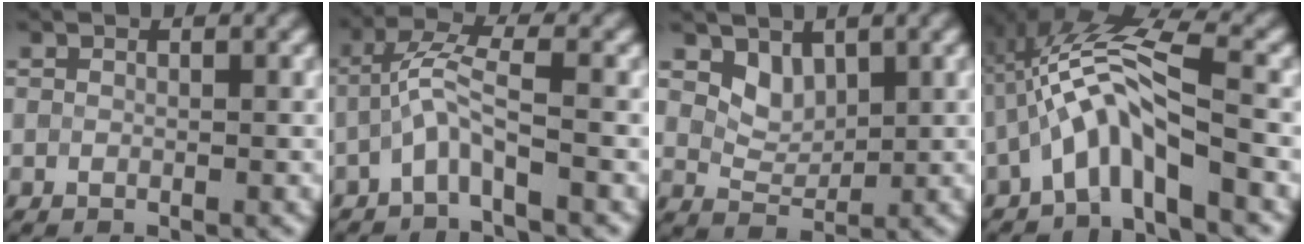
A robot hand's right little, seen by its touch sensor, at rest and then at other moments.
{"total": 3.2, "force": [-1.2, 0.2, 2.9], "torque": [-0.069, 0.013, -0.032]}
{"total": 2.4, "force": [1.5, 1.5, 1.1], "torque": [-0.026, -0.008, 0.030]}
{"total": 5.7, "force": [-1.9, 0.9, 5.3], "torque": [-0.106, 0.019, -0.041]}